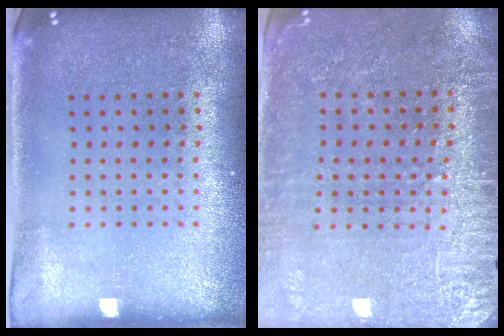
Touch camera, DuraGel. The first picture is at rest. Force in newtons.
{"total": 2.9, "press": 2.8, "slide": 0.9}